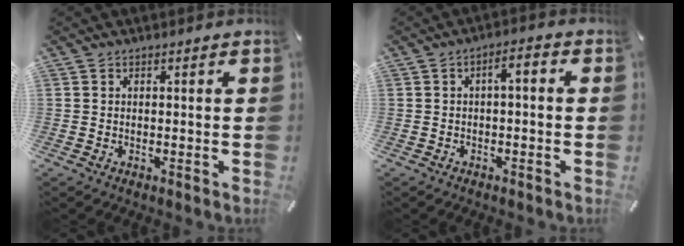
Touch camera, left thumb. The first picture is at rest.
{"total": 3.3, "force": [-1.3, 1.2, 2.8], "torque": [-0.051, 0.016, -0.028]}